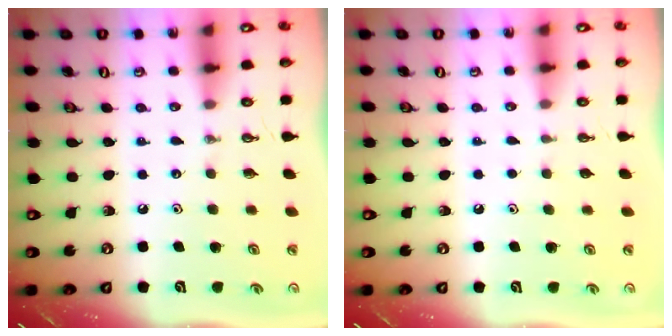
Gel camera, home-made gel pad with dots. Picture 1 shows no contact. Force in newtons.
{"total": 0.9, "press": 0.1, "slide": 0.9}